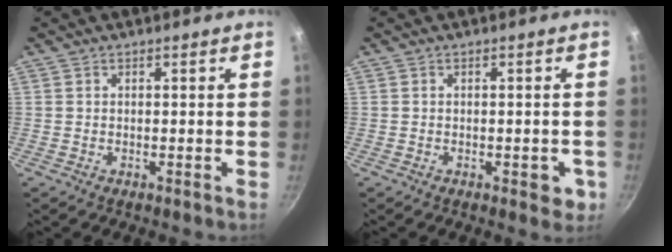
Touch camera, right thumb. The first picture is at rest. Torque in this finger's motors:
{"motor_torque": [-0.16, 0.02, -0.18, 0.07, 0.07]}